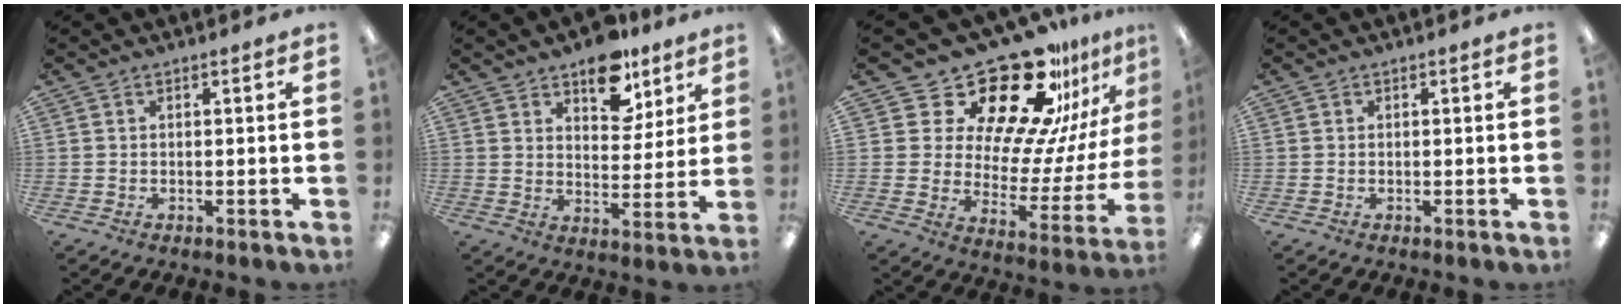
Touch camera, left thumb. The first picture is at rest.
{"total": 10.9, "force": [8.1, 5.9, 4.3], "torque": [-0.042, -0.049, 0.143]}
{"total": 25.2, "force": [19.1, 10.7, 12.5], "torque": [-0.180, -0.152, 0.329]}
{"total": 0.0}